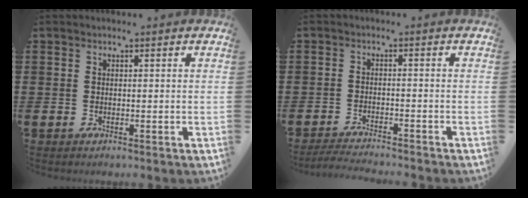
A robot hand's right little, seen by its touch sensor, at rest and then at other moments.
{"total": 2.3, "force": [-2.3, -0.1, 0.5], "torque": [-0.007, 0.004, -0.047]}